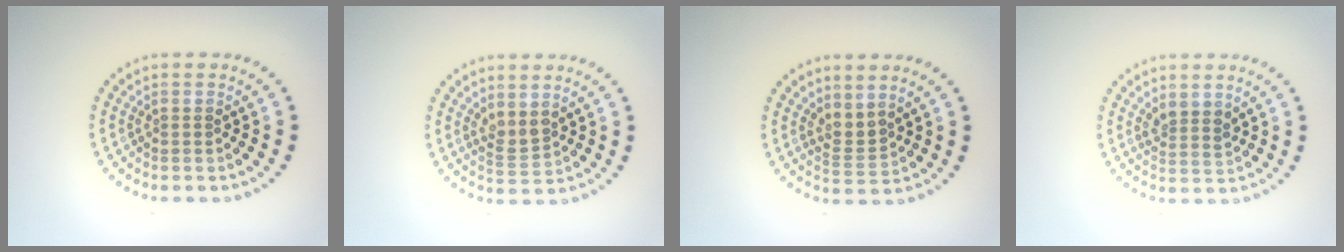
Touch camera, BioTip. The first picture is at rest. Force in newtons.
{"total": 1.7, "press": 1.4, "slide": 0.9}
{"total": 1.8, "press": 1.3, "slide": 1.3}
{"total": 1.9, "press": 1.6, "slide": 1.1}